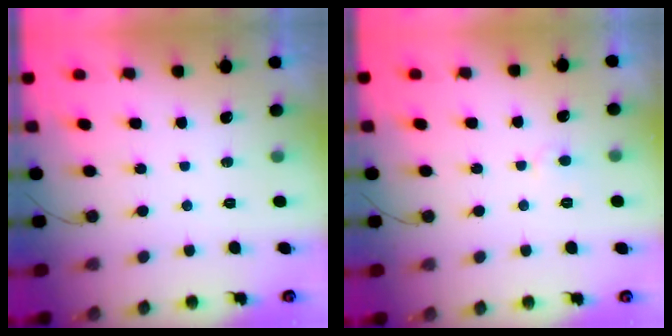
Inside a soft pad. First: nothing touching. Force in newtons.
{"total": 3.9, "press": 3.8, "slide": 0.5}